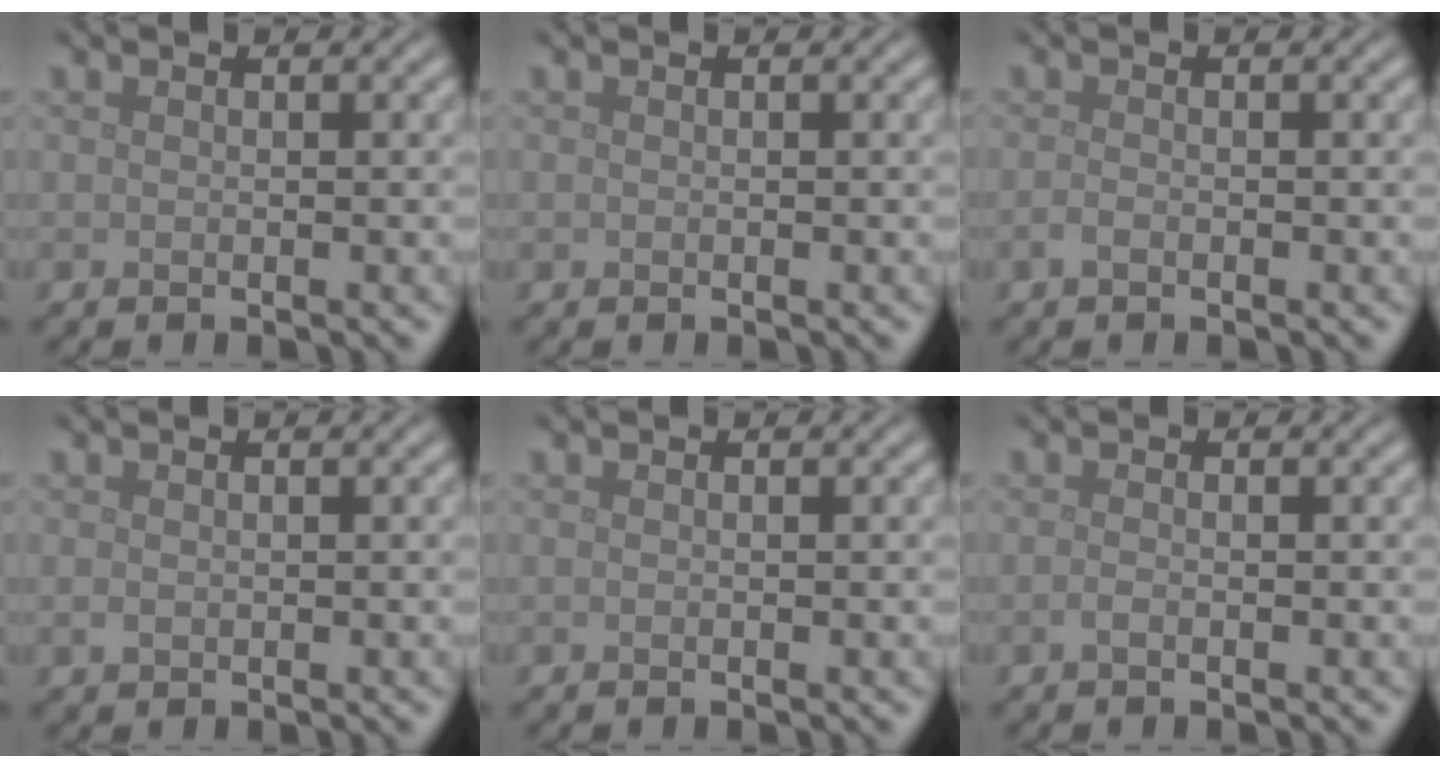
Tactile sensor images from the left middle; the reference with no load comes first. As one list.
[{"total": 0.0}, {"total": 0.7, "force": [-0.4, 0.3, 0.5], "torque": [-0.012, -0.002, -0.010]}, {"total": 0.5, "force": [0.0, 0.4, 0.3], "torque": [-0.006, -0.003, 0.000]}, {"total": 0.0}, {"total": 0.7, "force": [-0.3, 0.2, 0.5], "torque": [-0.012, -0.002, -0.008]}]